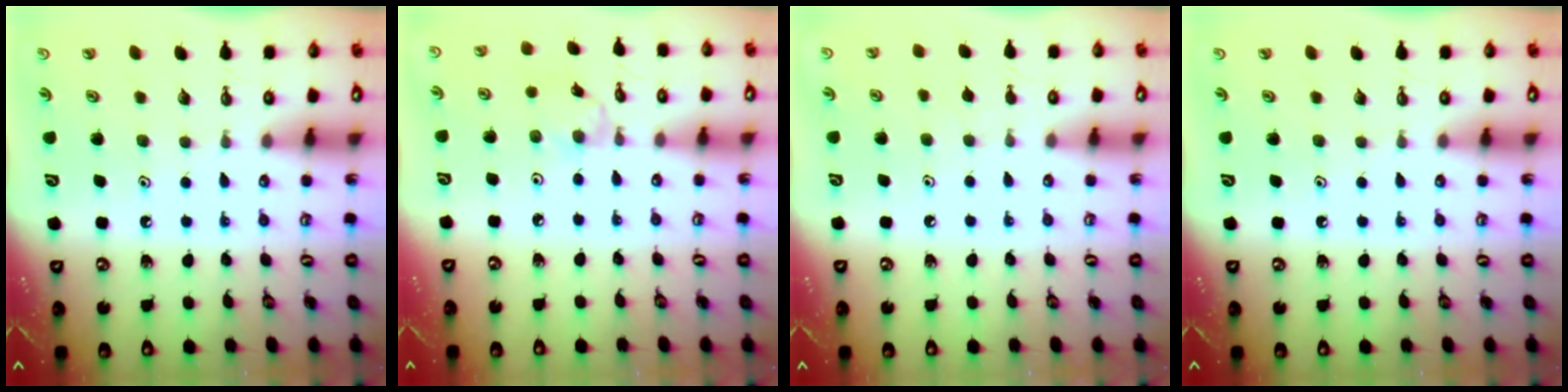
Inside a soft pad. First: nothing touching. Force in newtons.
{"total": 0.9, "press": 0.9, "slide": 0.3}
{"total": 2.8, "press": 2.7, "slide": 0.5}
{"total": 0.0}